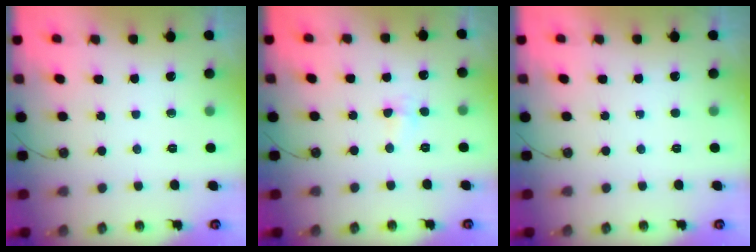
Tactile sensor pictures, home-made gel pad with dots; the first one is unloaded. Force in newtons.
{"total": 5.2, "press": 3.8, "slide": 3.5}
{"total": 0.0}